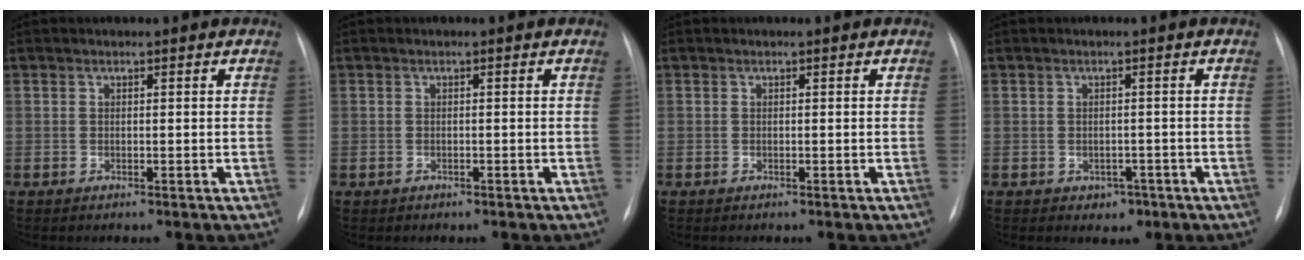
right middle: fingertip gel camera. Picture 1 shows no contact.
{"total": 0.5, "force": [-0.3, 0.4, 0.0], "torque": [-0.007, 0.003, -0.004]}
{"total": 0.0}
{"total": 2.2, "force": [-1.1, 1.8, 0.8], "torque": [-0.006, 0.005, -0.007]}